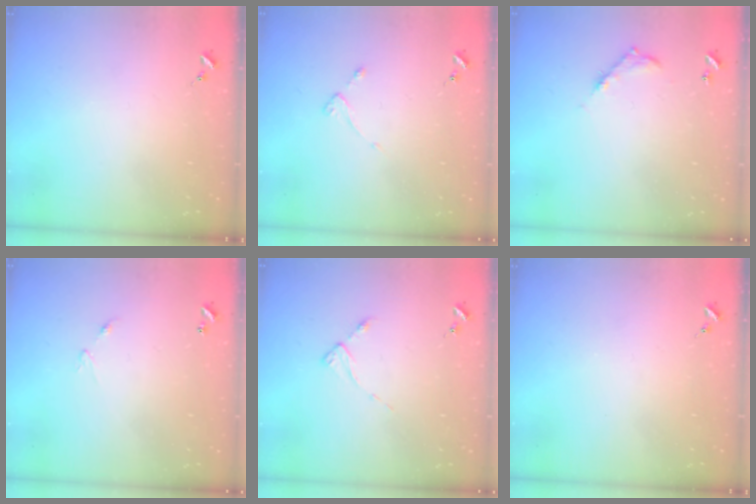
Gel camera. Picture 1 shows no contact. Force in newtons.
{"total": 2.7, "press": 2.6, "slide": 0.5}
{"total": 7.1, "press": 7.1, "slide": 0.5}
{"total": 5.0, "press": 5.0, "slide": 0.5}
{"total": 2.7, "press": 2.7, "slide": 0.4}
{"total": 0.0}